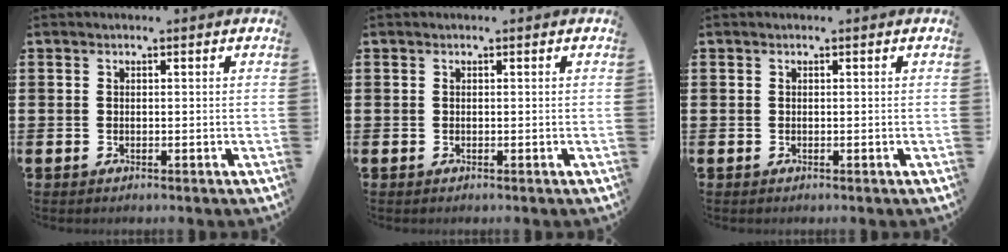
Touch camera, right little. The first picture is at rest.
{"total": 0.0}
{"total": 0.0}